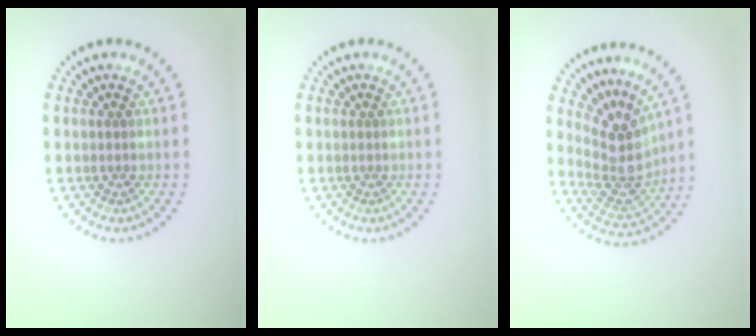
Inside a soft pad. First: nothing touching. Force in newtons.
{"total": 0.0}
{"total": 4.0, "press": 2.9, "slide": 2.8}